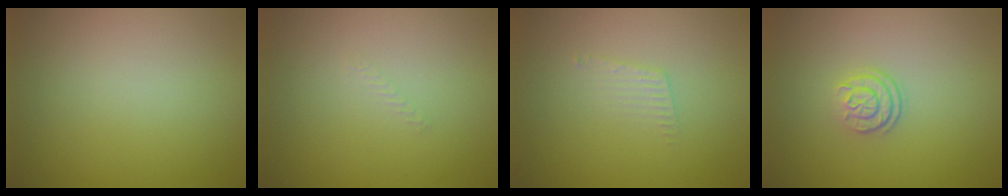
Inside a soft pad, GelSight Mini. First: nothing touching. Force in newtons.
{"total": 0.6, "press": 0.6, "slide": 0.1}
{"total": 1.3, "press": 1.3, "slide": 0.1}
{"total": 2.4, "press": 1.8, "slide": 1.6}